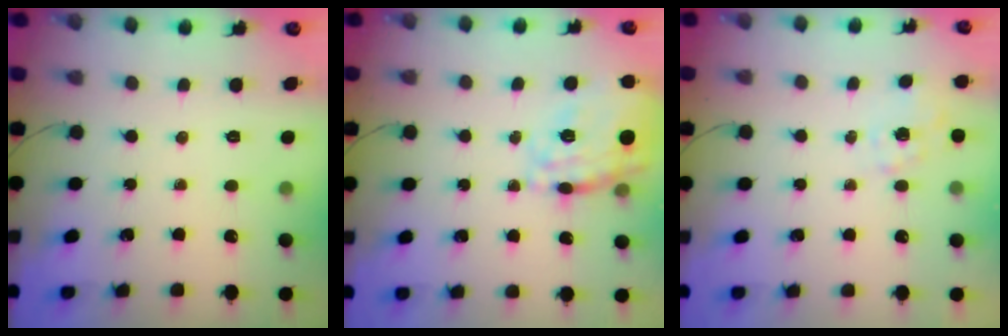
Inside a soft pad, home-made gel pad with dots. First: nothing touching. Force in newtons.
{"total": 22.6, "press": 22.5, "slide": 2.7}
{"total": 6.3, "press": 6.2, "slide": 0.9}